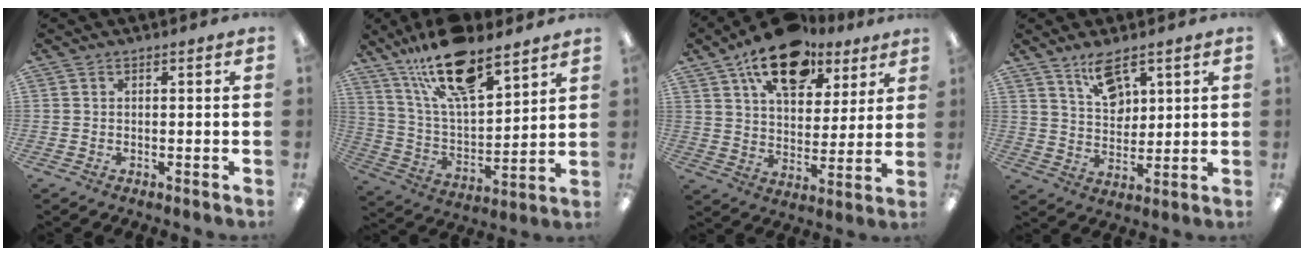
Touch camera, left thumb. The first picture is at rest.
{"total": 19.4, "force": [14.1, 6.8, 11.6], "torque": [-0.206, -0.076, 0.244]}
{"total": 17.4, "force": [11.3, 9.4, 9.3], "torque": [-0.151, -0.053, 0.199]}
{"total": 9.1, "force": [6.2, 5.0, 4.3], "torque": [-0.057, -0.031, 0.109]}